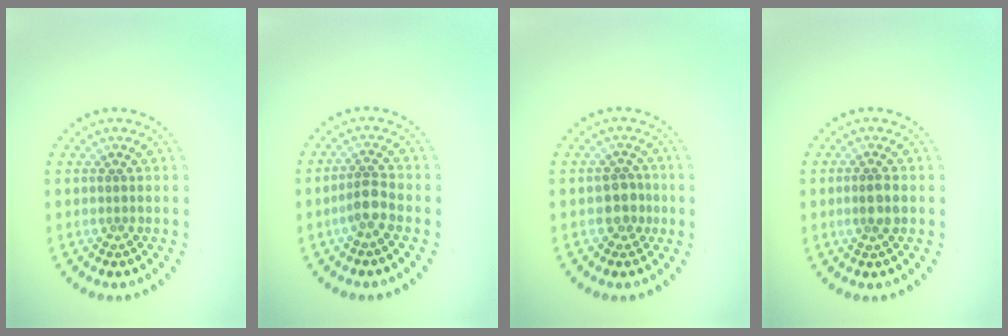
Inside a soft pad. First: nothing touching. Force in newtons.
{"total": 2.0, "press": 1.7, "slide": 1.1}
{"total": 2.1, "press": 2.0, "slide": 0.9}
{"total": 1.8, "press": 1.6, "slide": 0.7}